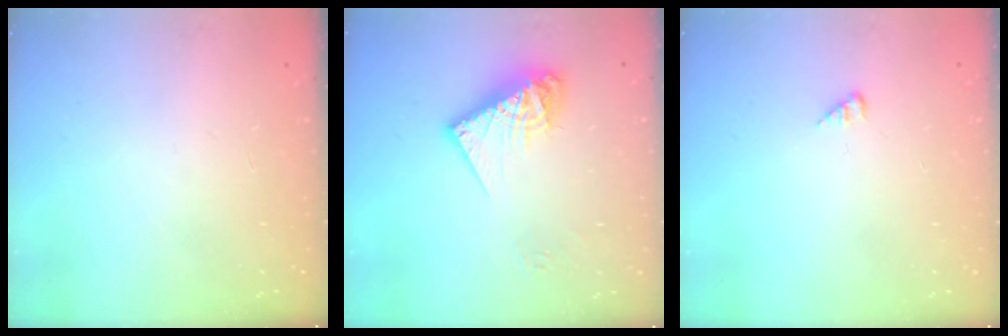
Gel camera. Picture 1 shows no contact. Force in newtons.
{"total": 12.5, "press": 12.5, "slide": 1.4}
{"total": 1.0, "press": 1.0, "slide": 0.2}